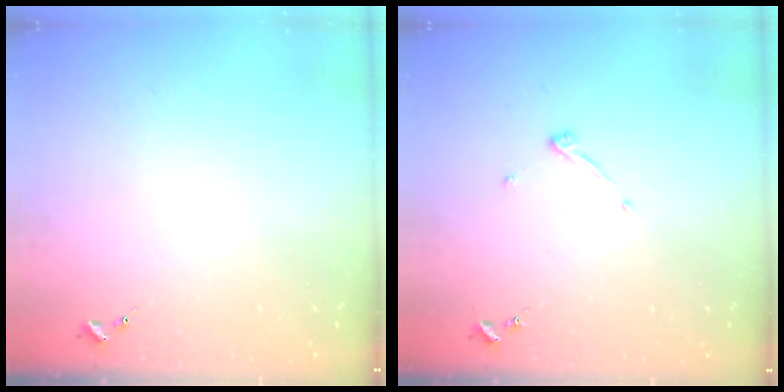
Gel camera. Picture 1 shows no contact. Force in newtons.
{"total": 3.9, "press": 3.9, "slide": 0.5}